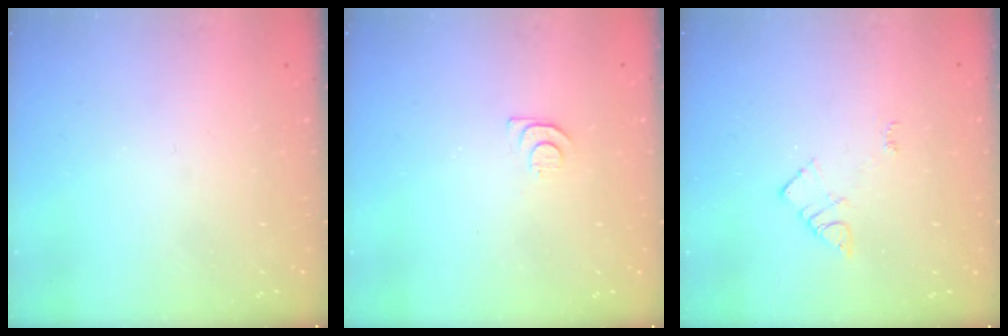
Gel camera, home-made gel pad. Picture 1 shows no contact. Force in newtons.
{"total": 4.0, "press": 4.0, "slide": 0.7}
{"total": 4.5, "press": 4.4, "slide": 0.6}